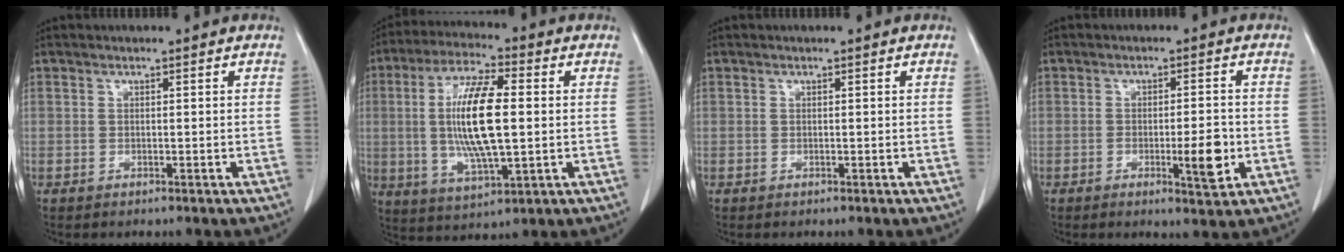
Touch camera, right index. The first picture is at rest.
{"total": 14.0, "force": [0.5, 3.1, 13.7], "torque": [-0.274, -0.001, 0.008]}
{"total": 0.0}
{"total": 5.6, "force": [-1.5, 1.0, 5.3], "torque": [-0.078, -0.005, -0.019]}